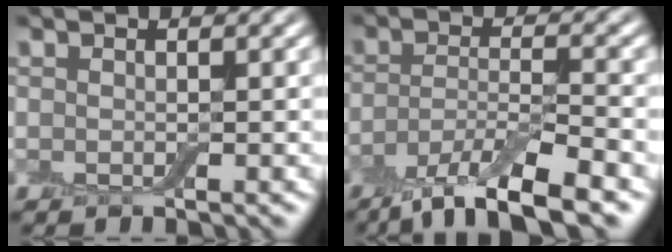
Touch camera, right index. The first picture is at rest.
{"total": 6.9, "force": [-4.7, 1.8, 4.8], "torque": [-0.082, -0.007, -0.089]}